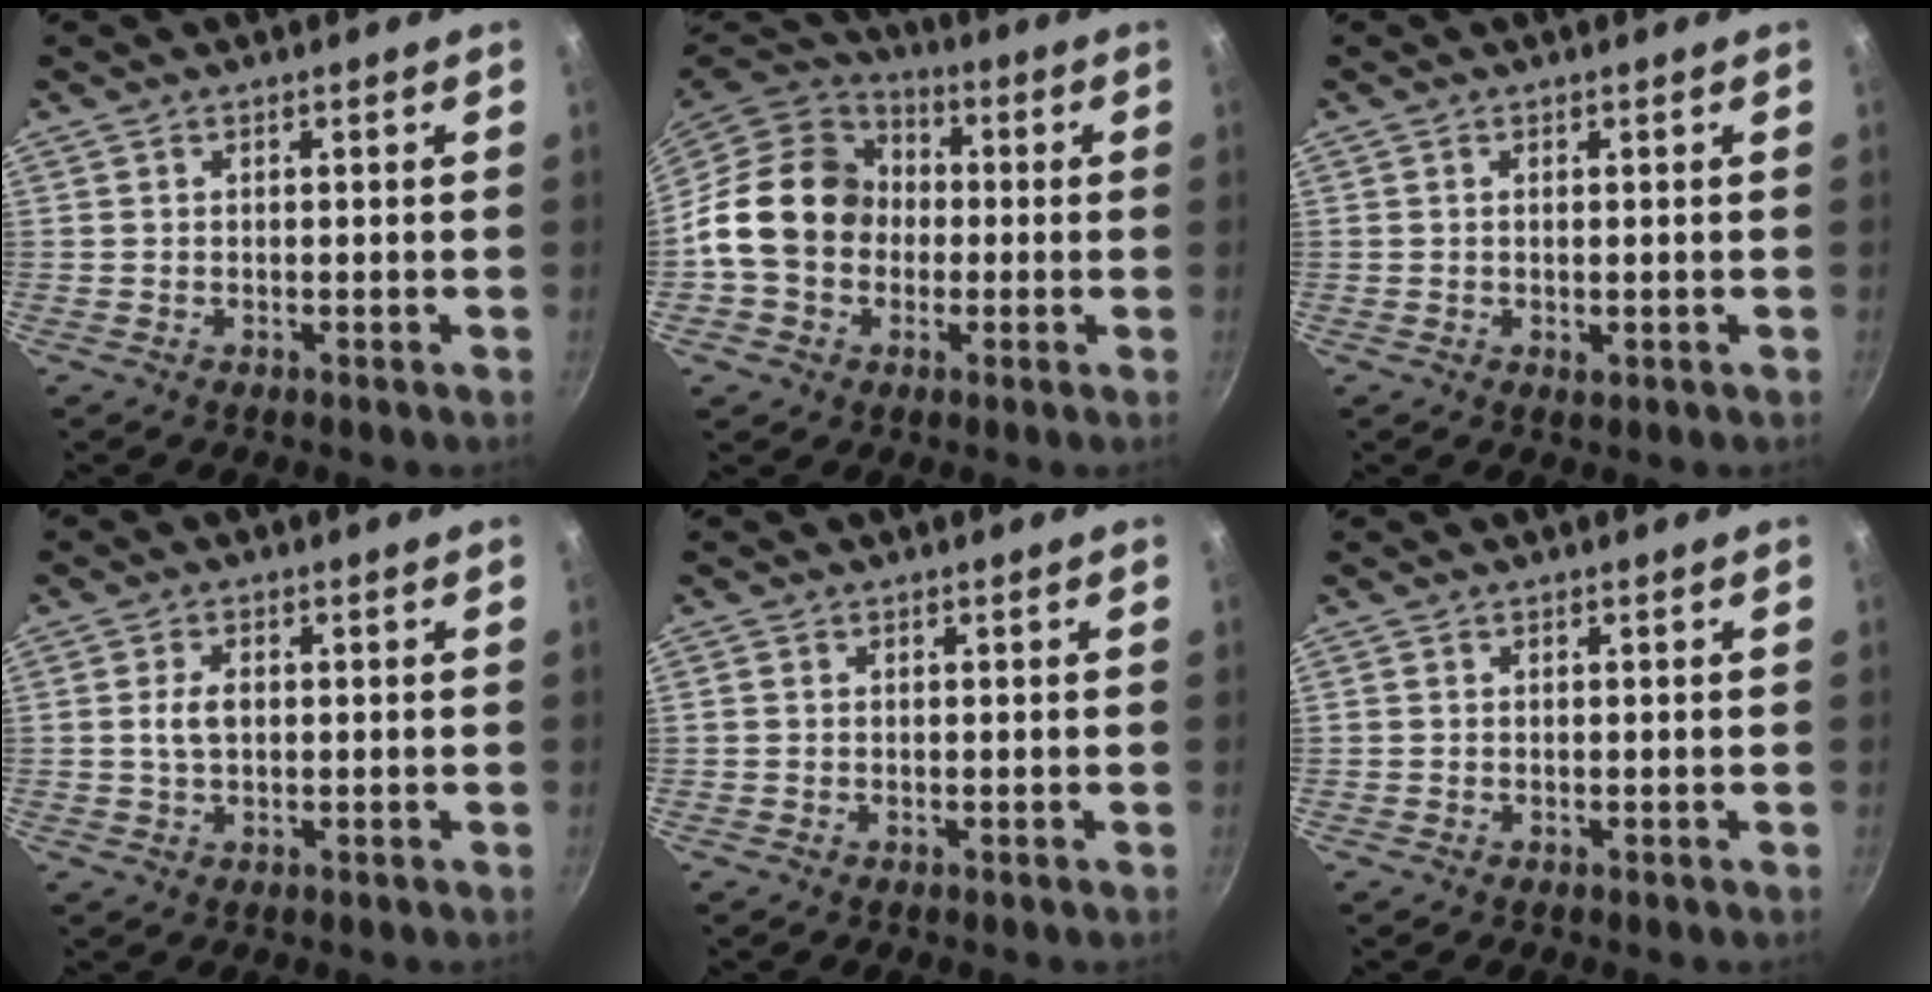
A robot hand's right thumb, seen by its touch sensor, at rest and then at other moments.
{"total": 17.0, "force": [-0.7, 14.2, 9.3], "torque": [-0.134, 0.036, -0.024]}
{"total": 1.1, "force": [0.0, 0.4, 1.1], "torque": [-0.018, -0.003, 0.000]}
{"total": 3.9, "force": [0.3, 2.4, 3.0], "torque": [-0.049, 0.007, 0.004]}
{"total": 0.8, "force": [0.0, 0.7, 0.3], "torque": [-0.006, 0.003, -0.001]}
{"total": 0.5, "force": [0.0, 0.5, 0.2], "torque": [-0.003, 0.002, -0.001]}